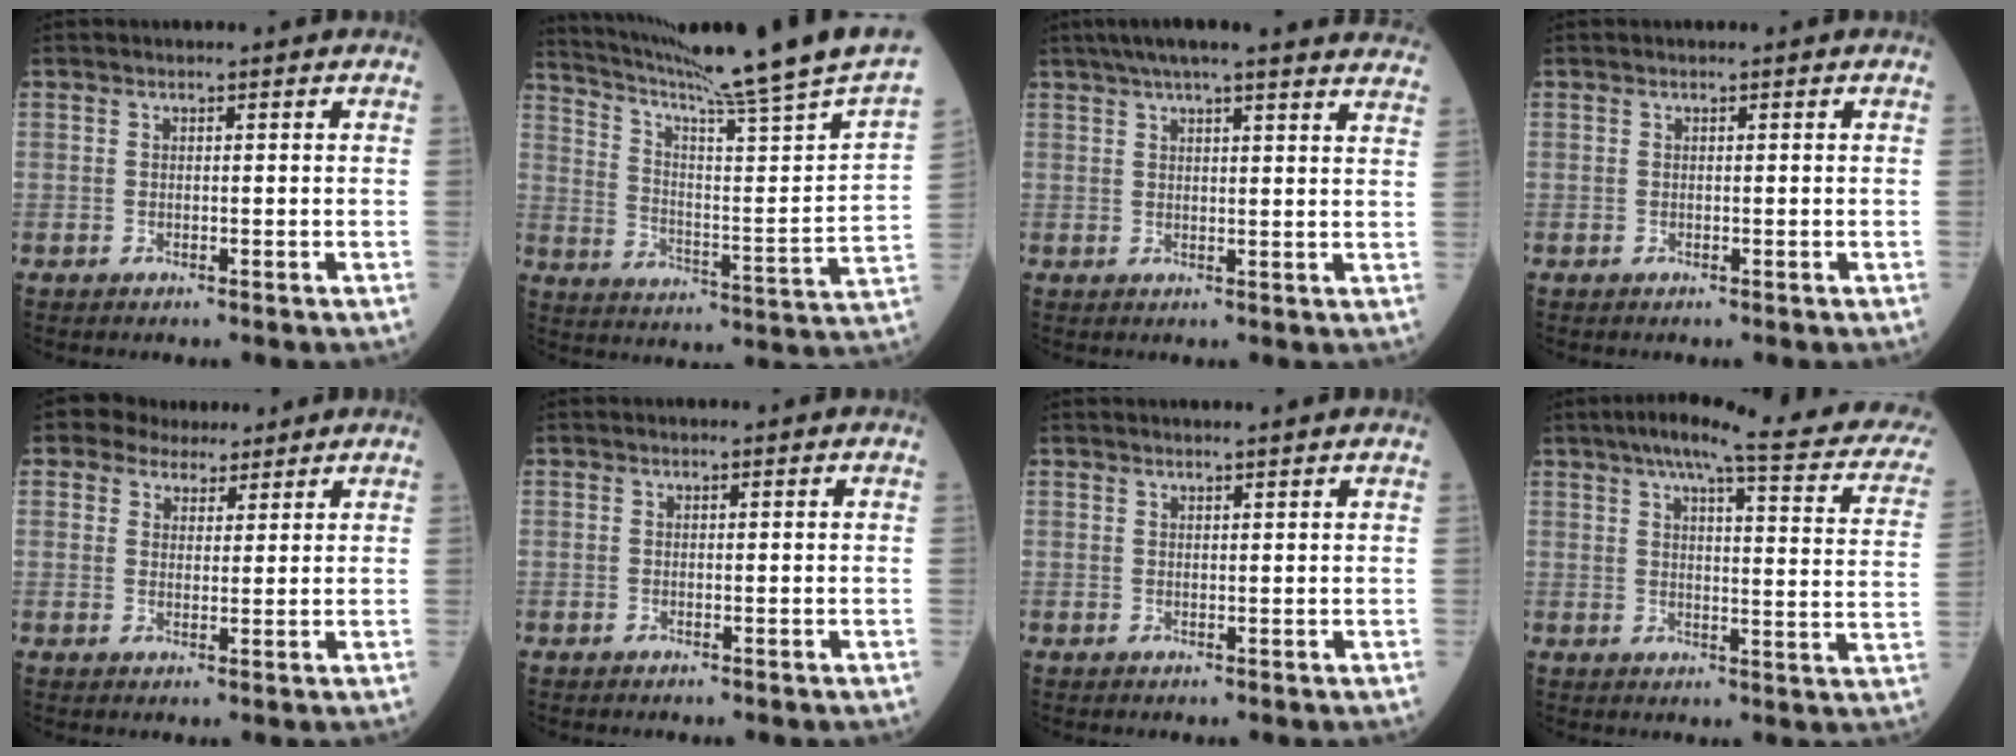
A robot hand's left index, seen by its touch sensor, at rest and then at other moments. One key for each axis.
{"total": 25.1, "fx": 21.1, "fy": -2.9, "fz": 13.4, "tx": -0.225, "ty": -0.076, "tz": 0.299}
{"total": 22.7, "fx": 20.2, "fy": 1.3, "fz": 10.2, "tx": -0.153, "ty": 0.009, "tz": 0.244}
{"total": 0.0}
{"total": 4.6, "fx": 3.7, "fy": 2.6, "fz": 0.8, "tx": -0.011, "ty": 0.017, "tz": 0.060}
{"total": 0.0}
{"total": 2.5, "fx": 2.3, "fy": -0.4, "fz": 0.8, "tx": -0.011, "ty": 0.007, "tz": 0.033}
{"total": 23.4, "fx": 19.0, "fy": 2.4, "fz": 13.5, "tx": -0.181, "ty": -0.009, "tz": 0.216}